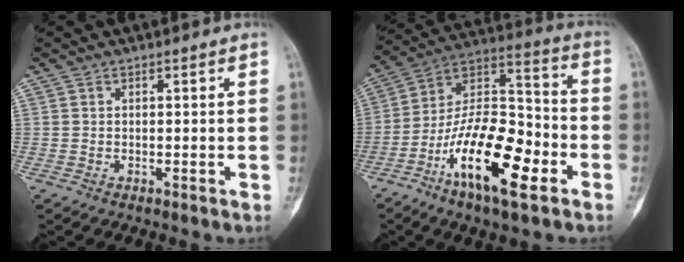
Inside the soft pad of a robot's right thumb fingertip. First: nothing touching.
{"total": 20.4, "force": [-8.8, 7.8, 16.7], "torque": [-0.282, 0.055, -0.154]}